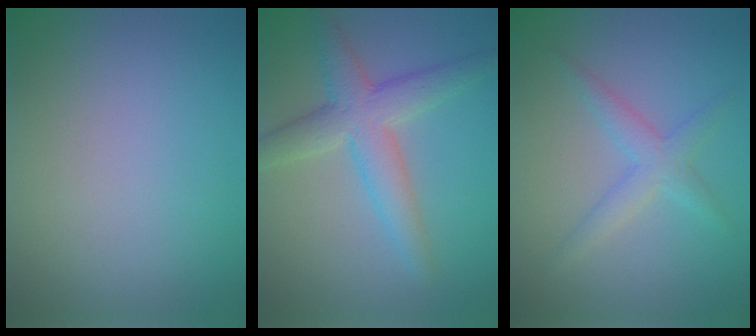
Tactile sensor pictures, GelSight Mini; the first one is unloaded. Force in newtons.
{"total": 5.2, "press": 5.2, "slide": 0.2}
{"total": 2.6, "press": 2.6, "slide": 0.0}